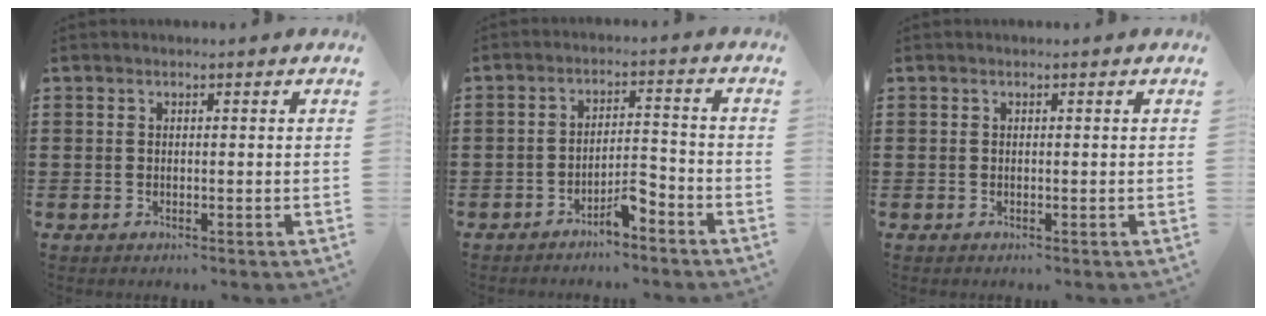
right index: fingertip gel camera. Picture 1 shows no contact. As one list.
[{"total": 4.3, "force": [-3.6, 0.7, 2.2], "torque": [-0.039, 0.007, -0.070]}, {"total": 0.0}]